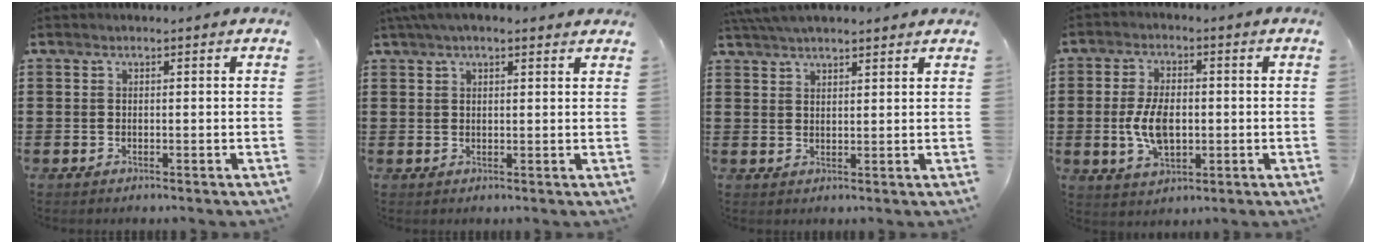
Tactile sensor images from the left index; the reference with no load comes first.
{"total": 3.2, "force": [2.4, 0.9, 1.9], "torque": [-0.042, 0.005, 0.045]}
{"total": 3.9, "force": [3.7, 0.4, 1.3], "torque": [-0.035, -0.002, 0.070]}
{"total": 7.4, "force": [-0.6, 4.0, 6.2], "torque": [-0.132, 0.003, -0.012]}